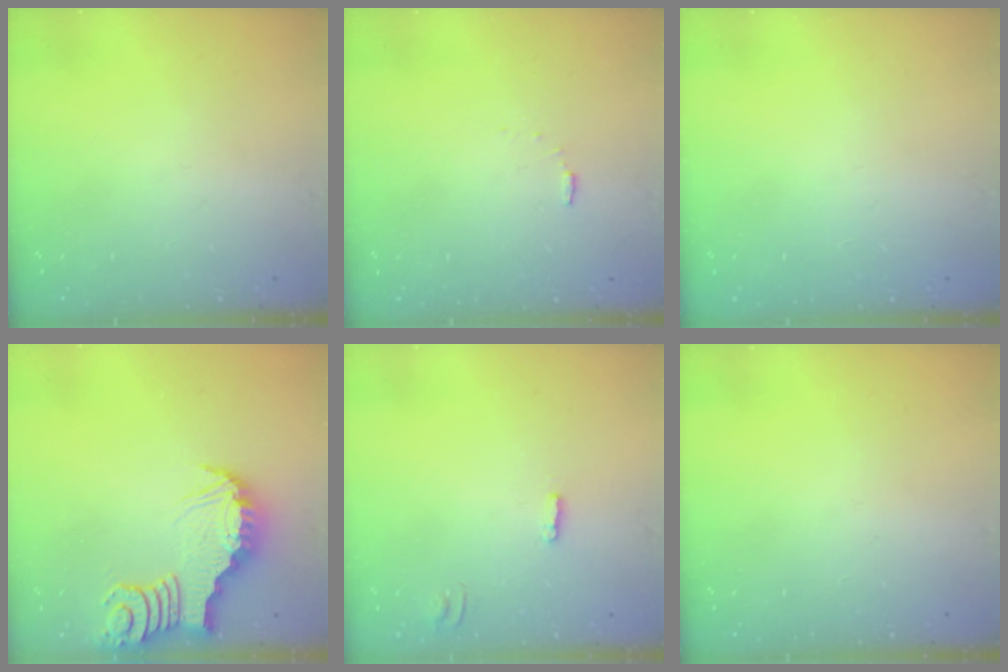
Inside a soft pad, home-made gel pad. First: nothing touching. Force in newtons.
{"total": 4.5, "press": 4.5, "slide": 0.3}
{"total": 1.6, "press": 1.5, "slide": 0.2}
{"total": 3.4, "press": 3.4, "slide": 0.1}
{"total": 1.8, "press": 1.8, "slide": 0.2}
{"total": 0.0}